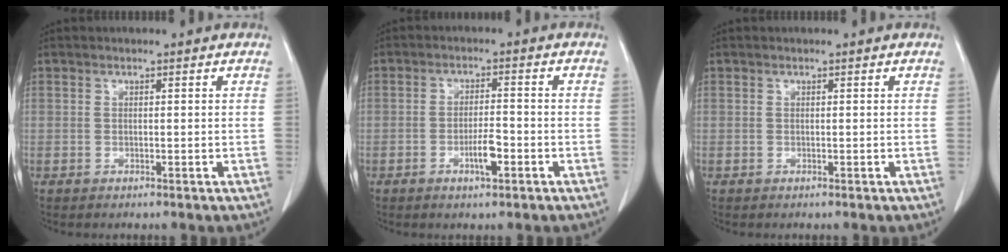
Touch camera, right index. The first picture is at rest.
{"total": 4.0, "force": [-1.7, 0.8, 3.5], "torque": [-0.061, 0.001, -0.030]}
{"total": 0.0}